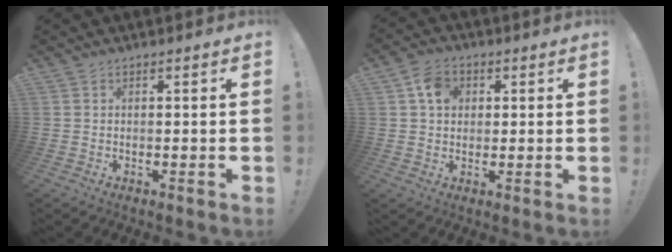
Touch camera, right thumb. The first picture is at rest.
{"total": 7.5, "force": [2.4, 6.0, 3.7], "torque": [-0.053, 0.002, 0.045]}